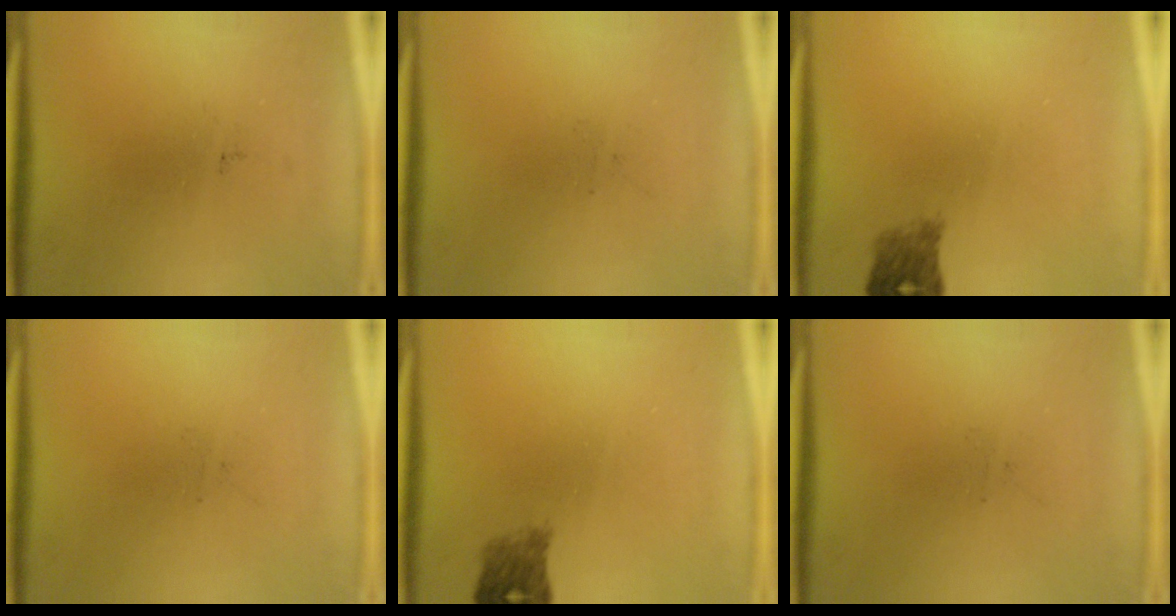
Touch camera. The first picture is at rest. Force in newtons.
{"total": 0.0}
{"total": 2.7}
{"total": 0.0}
{"total": 2.7}
{"total": 0.0}